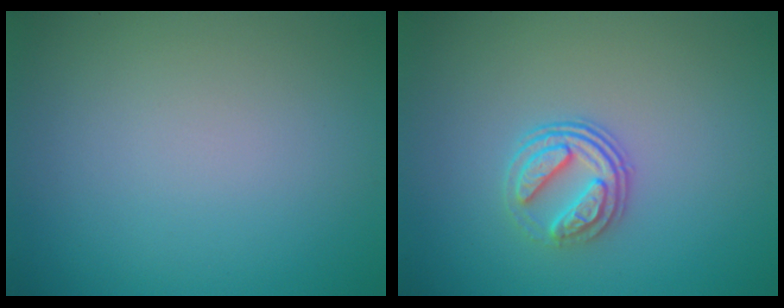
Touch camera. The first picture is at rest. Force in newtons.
{"total": 3.1, "press": 2.6, "slide": 1.7}